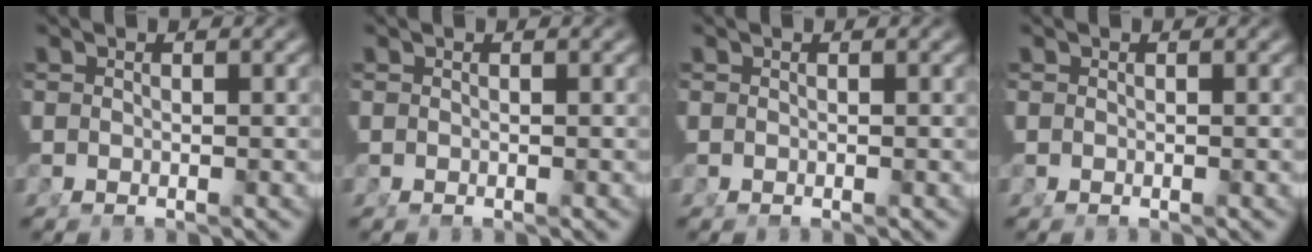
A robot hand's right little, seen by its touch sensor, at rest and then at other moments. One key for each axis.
{"total": 0.0}
{"total": 0.0}
{"total": 0.0}